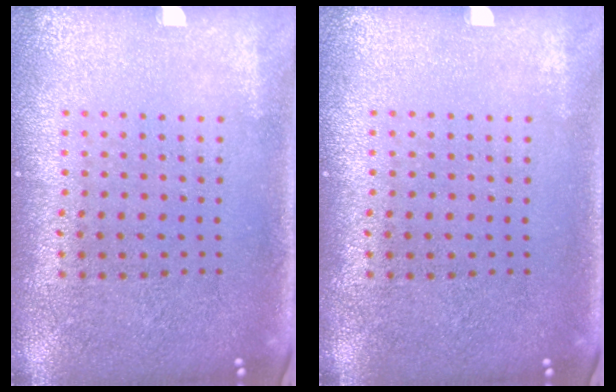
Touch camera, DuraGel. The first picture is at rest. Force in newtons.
{"total": 0.0}